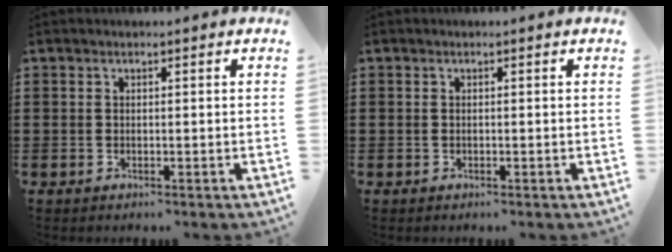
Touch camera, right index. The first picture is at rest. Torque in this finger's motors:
{"motor_torque": [1.68, 0.46, 0.03, 0.02]}